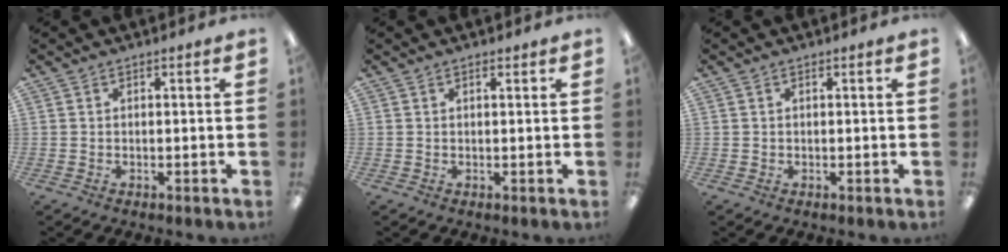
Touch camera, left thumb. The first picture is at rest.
{"total": 0.7, "force": [0.5, 0.1, 0.5], "torque": [-0.004, -0.002, 0.007]}
{"total": 0.0}